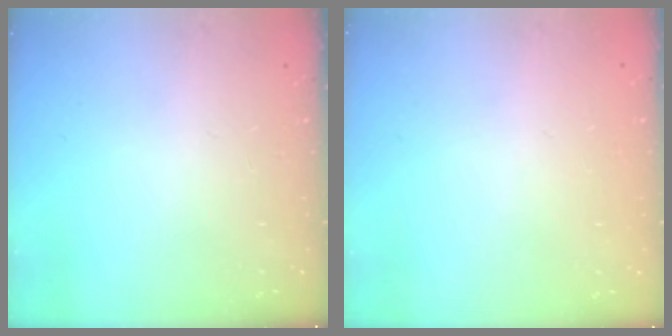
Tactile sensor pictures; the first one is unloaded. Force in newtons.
{"total": 0.0}